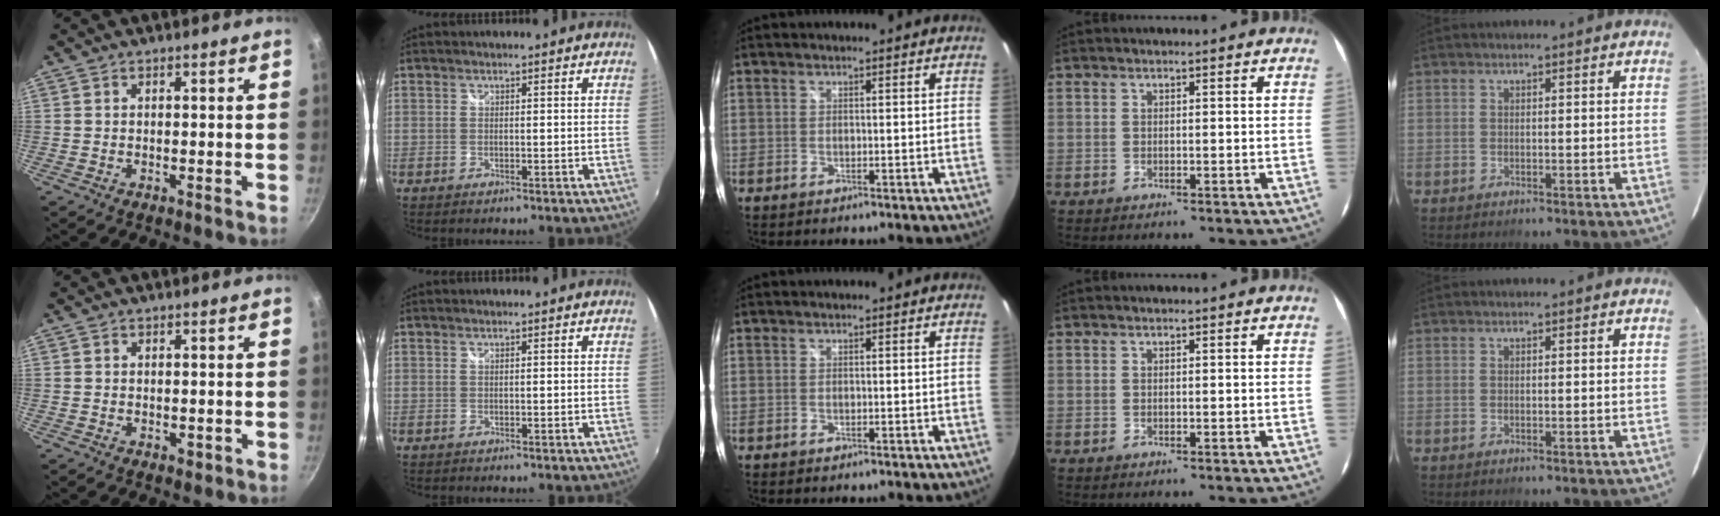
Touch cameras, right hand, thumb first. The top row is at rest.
{"thumb": {"total": 1.1, "force": [-0.2, 0.9, 0.6], "torque": [-0.006, 0.000, -0.003]}}